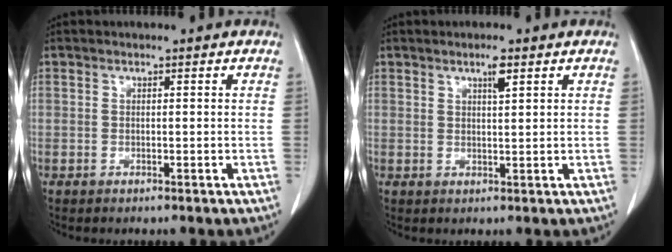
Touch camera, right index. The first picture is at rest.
{"total": 2.1, "force": [1.2, 0.2, 1.7], "torque": [-0.033, -0.001, 0.021]}